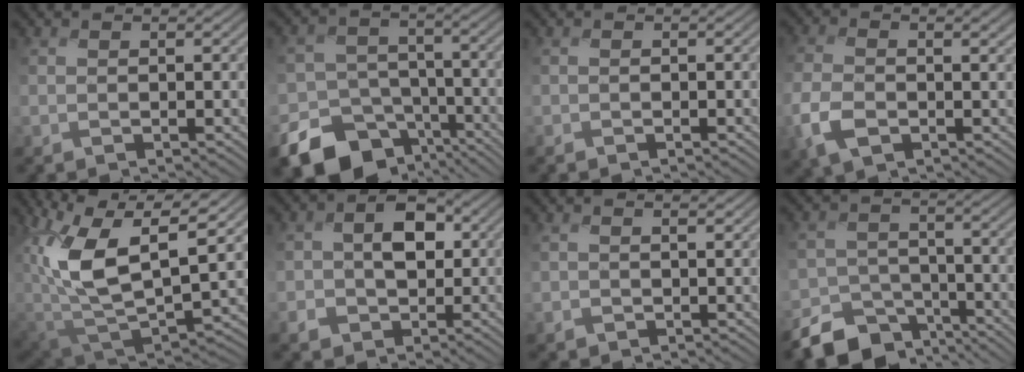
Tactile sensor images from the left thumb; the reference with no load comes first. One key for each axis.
{"total": 15.7, "fx": -10.5, "fy": 10.5, "fz": 5.2, "tx": -0.120, "ty": -0.058, "tz": -0.162}
{"total": 0.7, "fx": -0.6, "fy": 0.4, "fz": -0.1, "tx": 0.001, "ty": -0.004, "tz": -0.012}
{"total": 6.2, "fx": -2.1, "fy": 3.7, "fz": 4.6, "tx": -0.116, "ty": -0.010, "tz": -0.046}
{"total": 13.5, "fx": 4.4, "fy": 6.6, "fz": 10.9, "tx": -0.238, "ty": -0.005, "tz": 0.080}
{"total": 6.8, "fx": -0.5, "fy": 5.2, "fz": 4.3, "tx": -0.078, "ty": -0.003, "tz": -0.017}
{"total": 1.6, "fx": 0.5, "fy": 1.0, "fz": 1.1, "tx": -0.031, "ty": -0.002, "tz": 0.009}
{"total": 9.2, "fx": -7.3, "fy": 4.9, "fz": 2.5, "tx": -0.037, "ty": -0.018, "tz": -0.127}